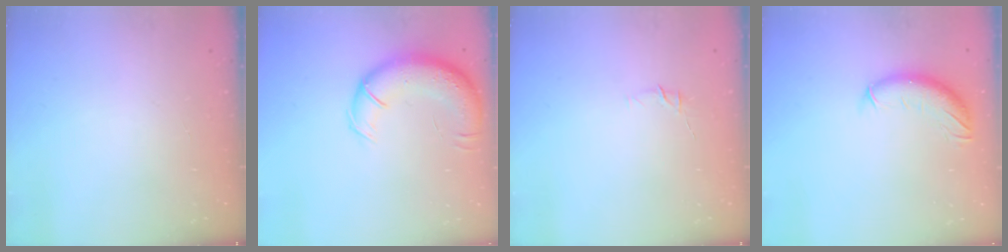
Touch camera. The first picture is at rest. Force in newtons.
{"total": 13.8, "press": 13.3, "slide": 3.7}
{"total": 4.5, "press": 4.4, "slide": 1.0}
{"total": 10.2, "press": 10.0, "slide": 2.1}